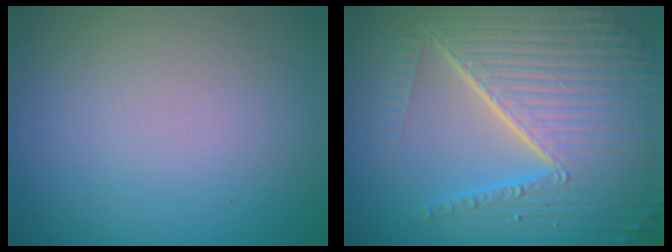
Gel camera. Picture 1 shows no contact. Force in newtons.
{"total": 10.2, "press": 6.6, "slide": 7.8}